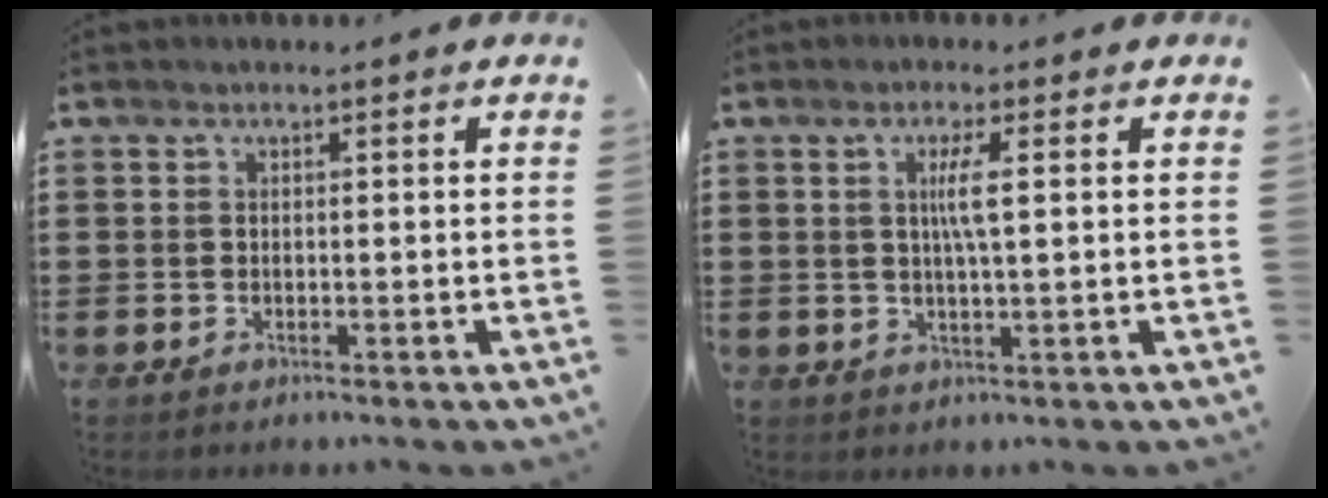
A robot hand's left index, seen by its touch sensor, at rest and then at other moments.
{"total": 3.7, "force": [0.7, 0.2, 3.6], "torque": [-0.072, -0.001, 0.009]}